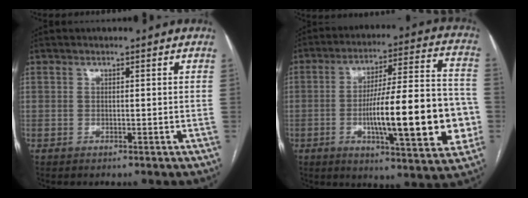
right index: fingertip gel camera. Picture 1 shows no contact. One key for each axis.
{"total": 21.2, "fx": -4.1, "fy": 3.7, "fz": 20.4, "tx": -0.272, "ty": 0.021, "tz": -0.050}